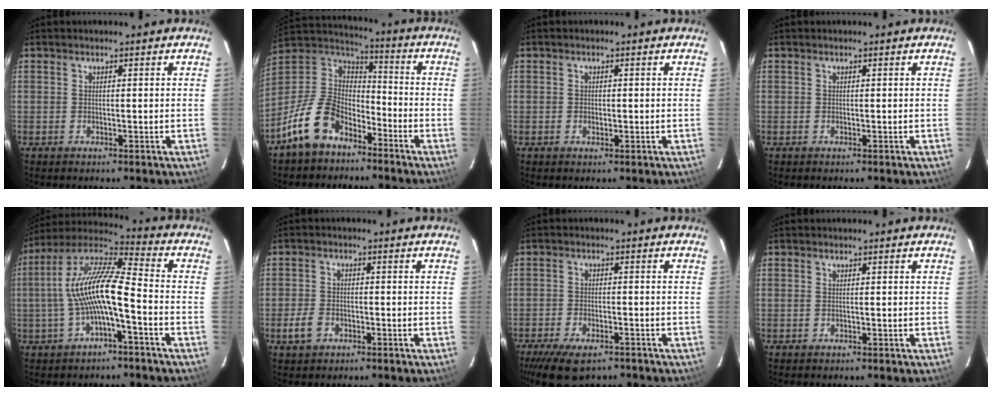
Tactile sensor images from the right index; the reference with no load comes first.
{"total": 15.0, "force": [-9.4, 8.9, 7.6], "torque": [-0.177, 0.026, -0.171]}
{"total": 0.9, "force": [-0.2, 0.7, 0.6], "torque": [-0.009, 0.000, -0.004]}
{"total": 0.0}
{"total": 13.3, "force": [-2.5, 2.8, 12.8], "torque": [-0.250, 0.015, -0.049]}
{"total": 4.2, "force": [-2.1, 2.9, 2.1], "torque": [-0.054, 0.003, -0.039]}
{"total": 9.5, "force": [-7.0, 3.8, 5.0], "torque": [-0.116, -0.017, -0.117]}
{"total": 0.0}